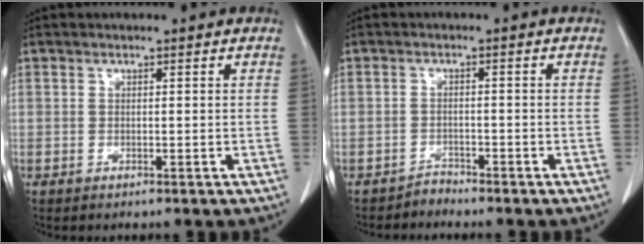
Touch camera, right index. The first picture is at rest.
{"total": 1.7, "force": [-1.6, 0.3, -0.5], "torque": [0.016, -0.001, -0.028]}